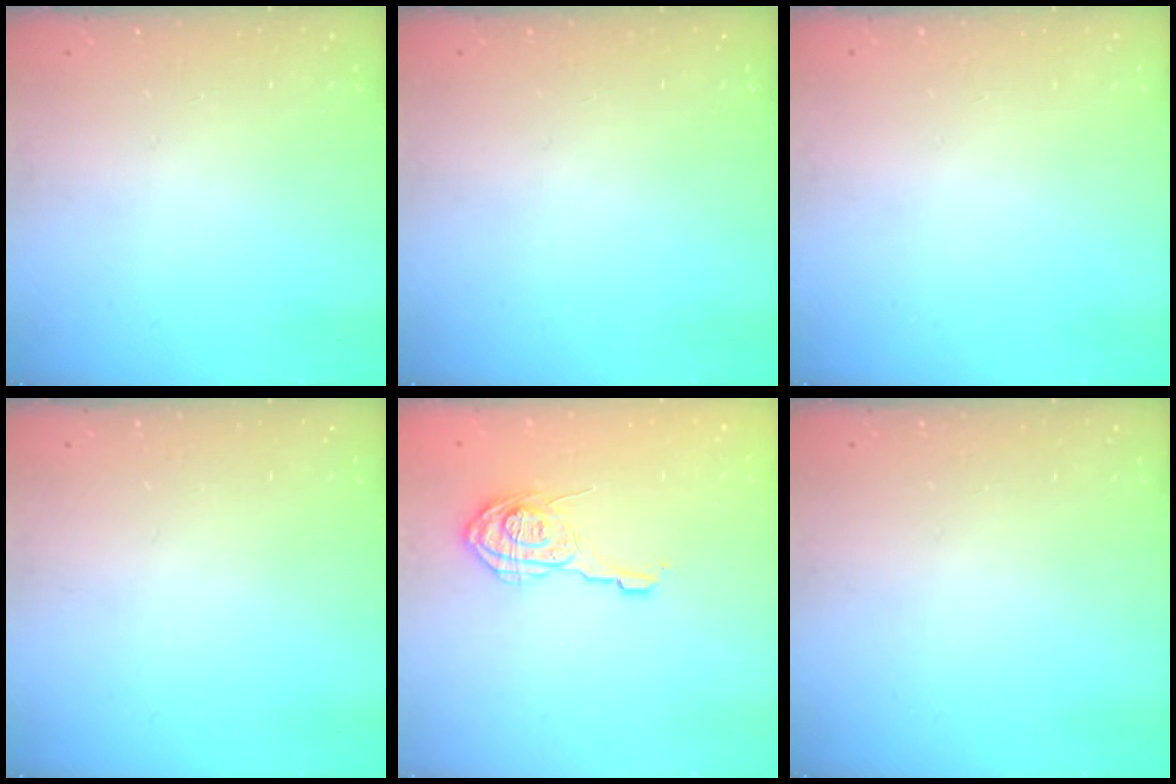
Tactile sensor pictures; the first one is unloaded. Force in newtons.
{"total": 0.0}
{"total": 0.0}
{"total": 0.0}
{"total": 12.7, "press": 12.7, "slide": 1.0}
{"total": 0.0}